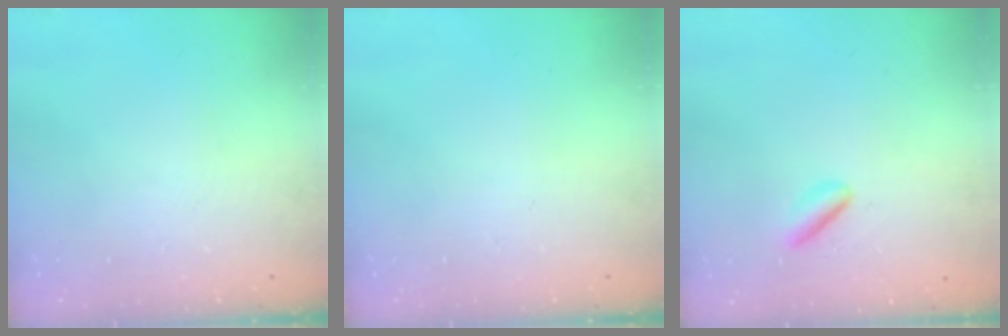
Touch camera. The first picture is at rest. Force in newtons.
{"total": 0.0}
{"total": 2.8, "press": 2.6, "slide": 0.9}